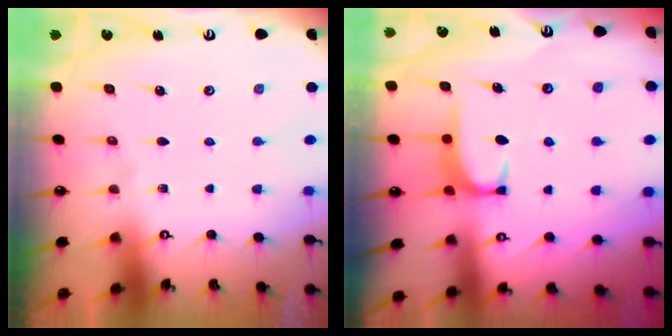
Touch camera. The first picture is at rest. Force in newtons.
{"total": 1.8, "press": 1.7, "slide": 0.5}